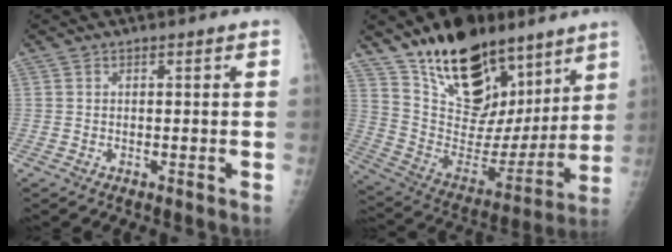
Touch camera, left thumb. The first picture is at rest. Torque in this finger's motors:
{"motor_torque": [2.17, 2.19, 1.16, -1.62, 0.30]}